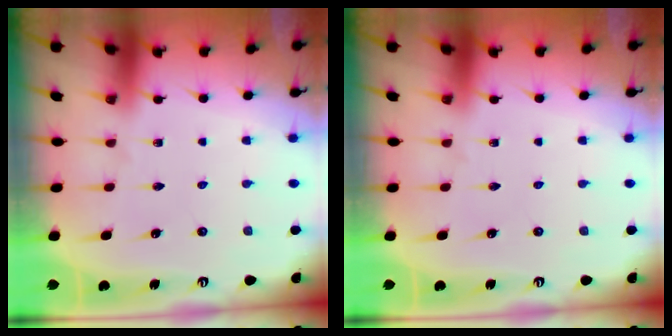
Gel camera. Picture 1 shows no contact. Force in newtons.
{"total": 0.0}